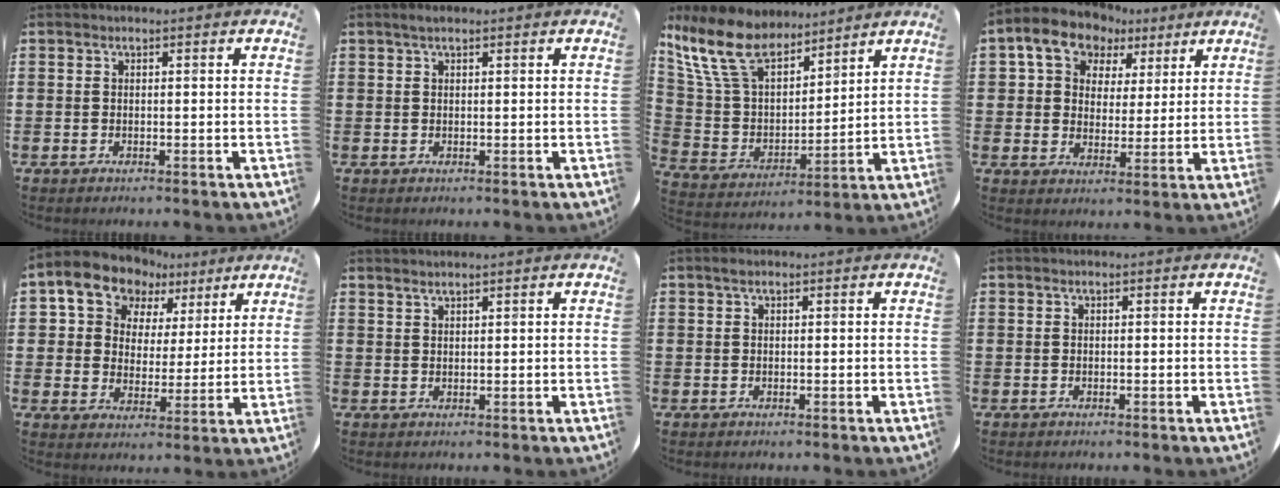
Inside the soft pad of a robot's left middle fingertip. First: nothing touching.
{"total": 1.0, "force": [0.7, 0.3, 0.6], "torque": [-0.011, 0.006, 0.011]}
{"total": 12.5, "force": [10.0, 5.0, 5.5], "torque": [-0.154, -0.038, 0.188]}
{"total": 8.2, "force": [5.4, 5.7, 2.2], "torque": [-0.063, -0.008, 0.097]}
{"total": 9.1, "force": [6.8, 5.9, 1.4], "torque": [-0.063, -0.032, 0.124]}
{"total": 1.1, "force": [1.0, -0.2, -0.2], "torque": [0.004, -0.002, 0.020]}
{"total": 0.6, "force": [0.4, 0.3, 0.3], "torque": [-0.006, 0.005, 0.006]}
{"total": 0.0}